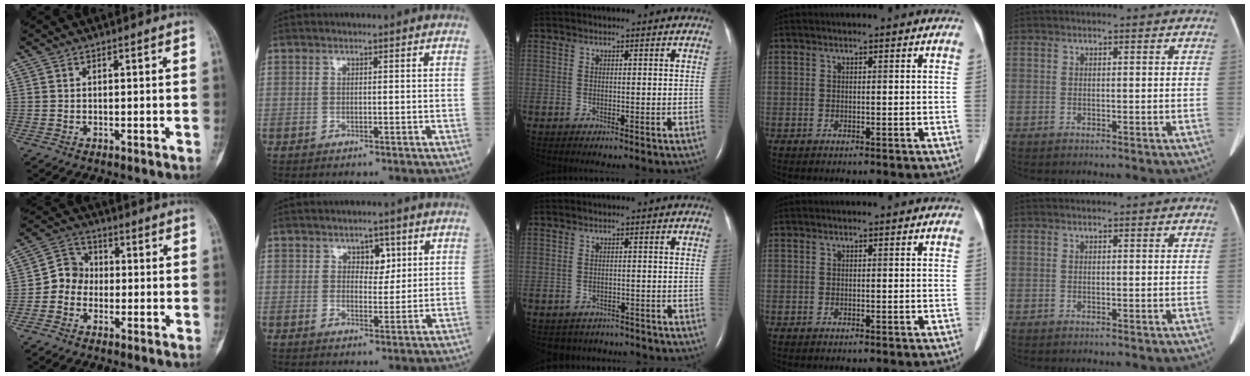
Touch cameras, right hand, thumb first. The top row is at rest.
{"thumb": {"total": 5.9, "force": [-1.4, 5.2, 2.4], "torque": [-0.015, 0.023, -0.041]}, "index": {"total": 3.4, "force": [1.5, 2.0, 2.2], "torque": [-0.025, 0.004, 0.023]}, "middle": {"total": 5.0, "force": [-4.3, 2.5, 0.0], "torque": [0.000, 0.007, -0.049]}}